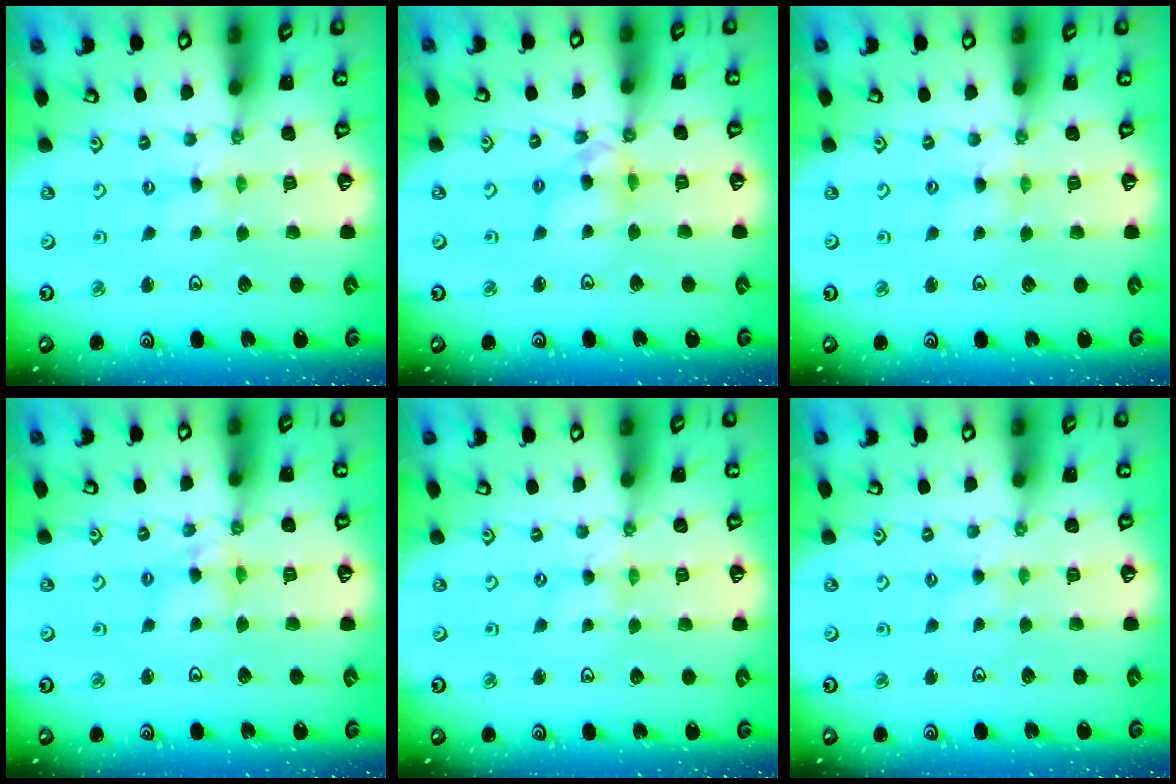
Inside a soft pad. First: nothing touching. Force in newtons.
{"total": 8.3, "press": 8.3, "slide": 1.0}
{"total": 2.2, "press": 2.2, "slide": 0.4}
{"total": 5.6, "press": 5.6, "slide": 0.5}
{"total": 0.0}
{"total": 1.2, "press": 1.2, "slide": 0.3}